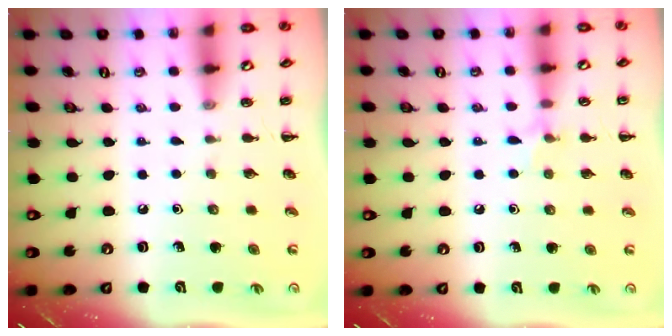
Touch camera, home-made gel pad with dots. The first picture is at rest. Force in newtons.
{"total": 5.5, "press": 5.2, "slide": 1.6}